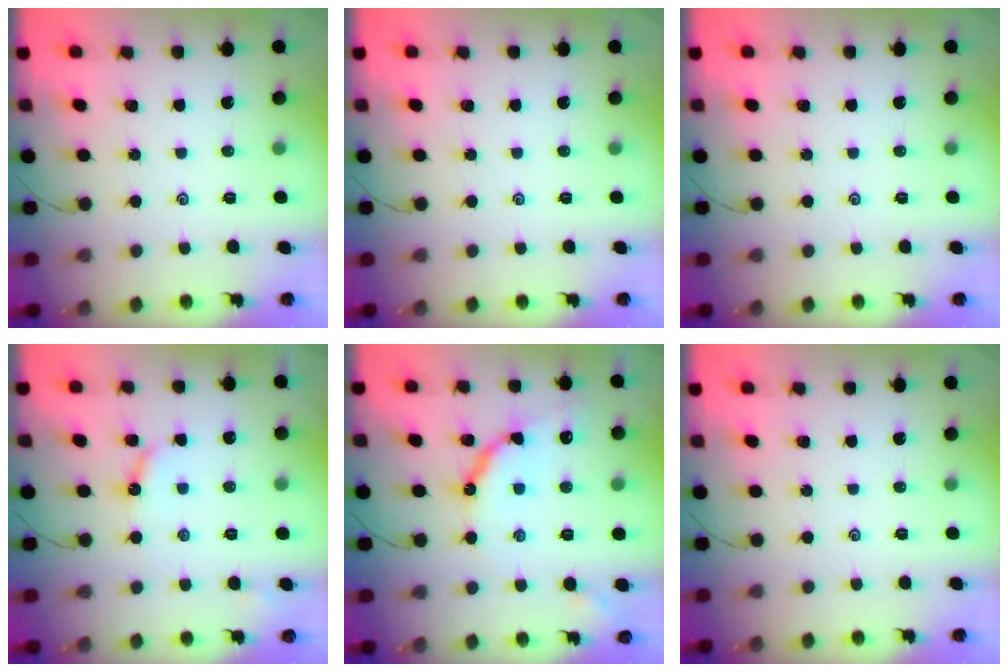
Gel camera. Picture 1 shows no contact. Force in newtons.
{"total": 0.0}
{"total": 0.0}
{"total": 5.3, "press": 5.2, "slide": 0.6}
{"total": 10.4, "press": 10.3, "slide": 0.7}
{"total": 0.0}